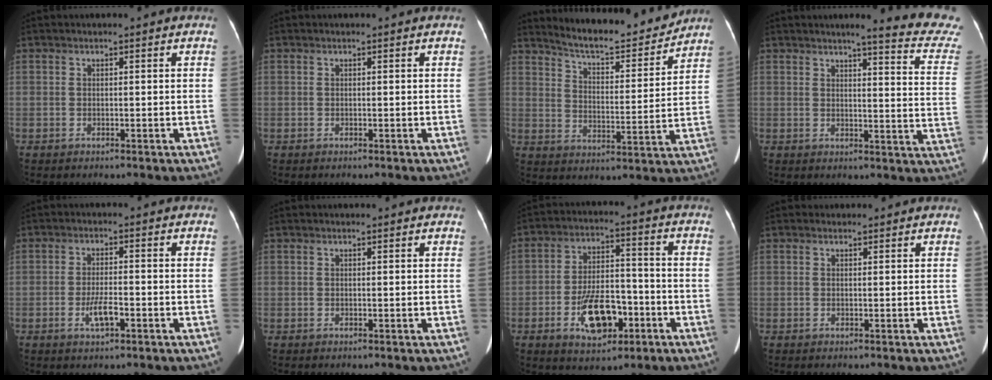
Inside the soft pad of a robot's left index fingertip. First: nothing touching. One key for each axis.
{"total": 0.0}
{"total": 13.0, "fx": 12.4, "fy": 1.1, "fz": 3.6, "tx": -0.060, "ty": -0.010, "tz": 0.186}
{"total": 14.1, "fx": 13.0, "fy": -0.6, "fz": 5.4, "tx": -0.055, "ty": -0.090, "tz": 0.123}
{"total": 3.5, "fx": -1.5, "fy": 0.8, "fz": 3.0, "tx": -0.063, "ty": -0.001, "tz": -0.027}
{"total": 1.6, "fx": 1.5, "fy": 0.2, "fz": 0.4, "tx": -0.012, "ty": 0.011, "tz": 0.015}
{"total": 10.3, "fx": -4.4, "fy": 5.0, "fz": 7.9, "tx": -0.147, "ty": 0.009, "tz": -0.069}
{"total": 0.7, "fx": 0.6, "fy": 0.3, "fz": -0.1, "tx": -0.006, "ty": 0.003, "tz": 0.009}